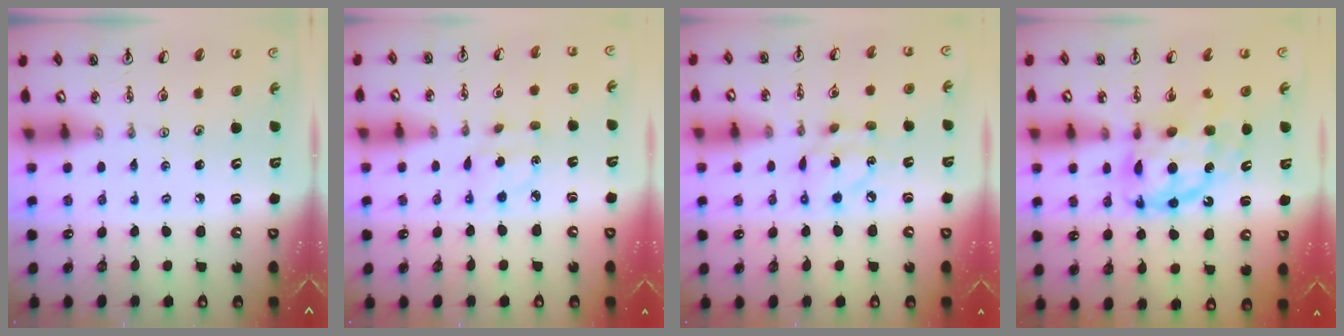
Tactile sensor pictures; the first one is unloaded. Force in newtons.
{"total": 2.3, "press": 2.3, "slide": 0.2}
{"total": 8.3, "press": 8.3, "slide": 0.2}
{"total": 12.4, "press": 12.3, "slide": 1.5}